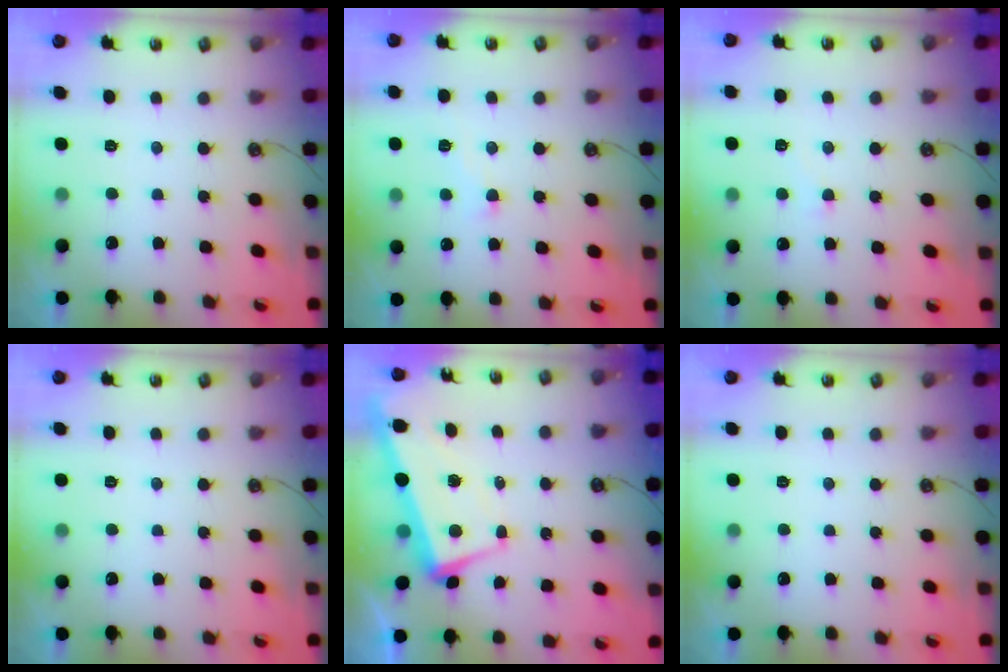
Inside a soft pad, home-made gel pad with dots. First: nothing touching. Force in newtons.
{"total": 1.2, "press": 1.0, "slide": 0.7}
{"total": 5.0, "press": 4.9, "slide": 0.9}
{"total": 0.0}
{"total": 1.7, "press": 0.9, "slide": 1.4}
{"total": 0.0}